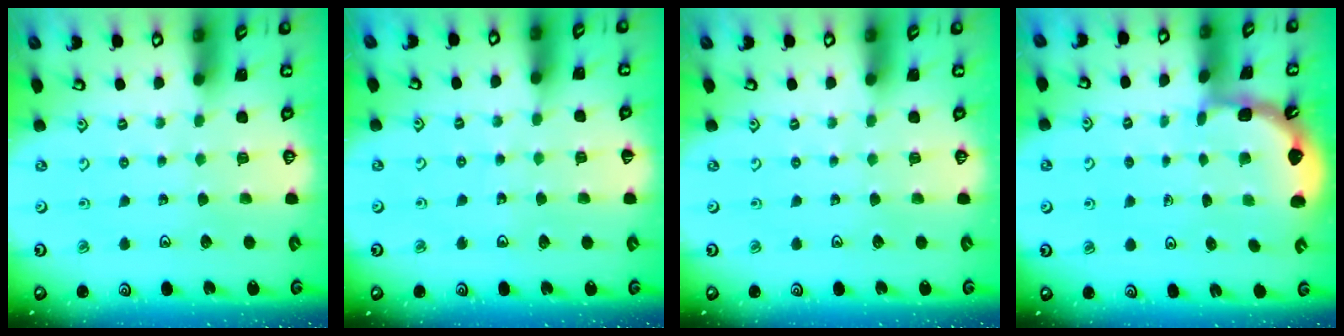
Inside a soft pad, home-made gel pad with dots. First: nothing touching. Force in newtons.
{"total": 3.6, "press": 3.1, "slide": 1.9}
{"total": 0.0}
{"total": 2.0, "press": 2.0, "slide": 0.2}